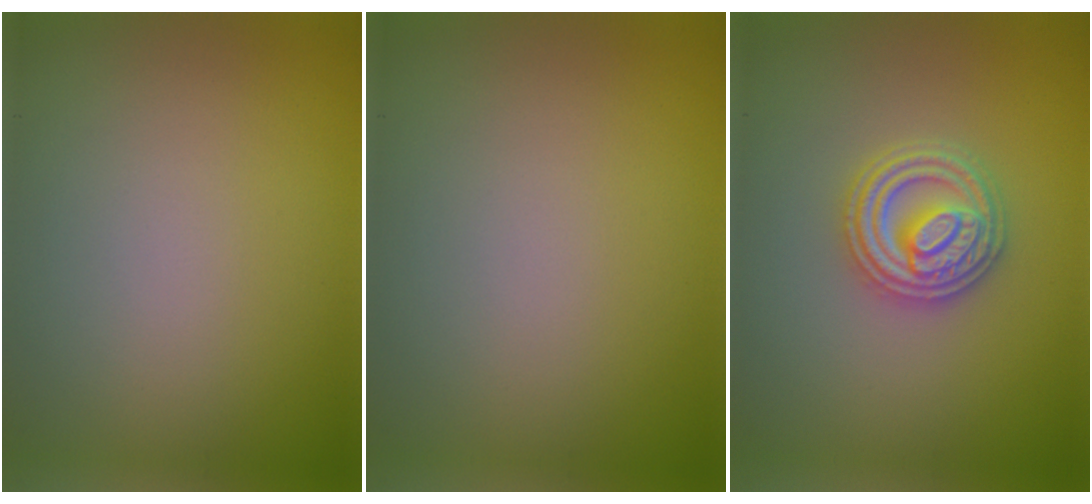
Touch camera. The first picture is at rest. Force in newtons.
{"total": 0.0}
{"total": 4.8, "press": 4.7, "slide": 0.6}